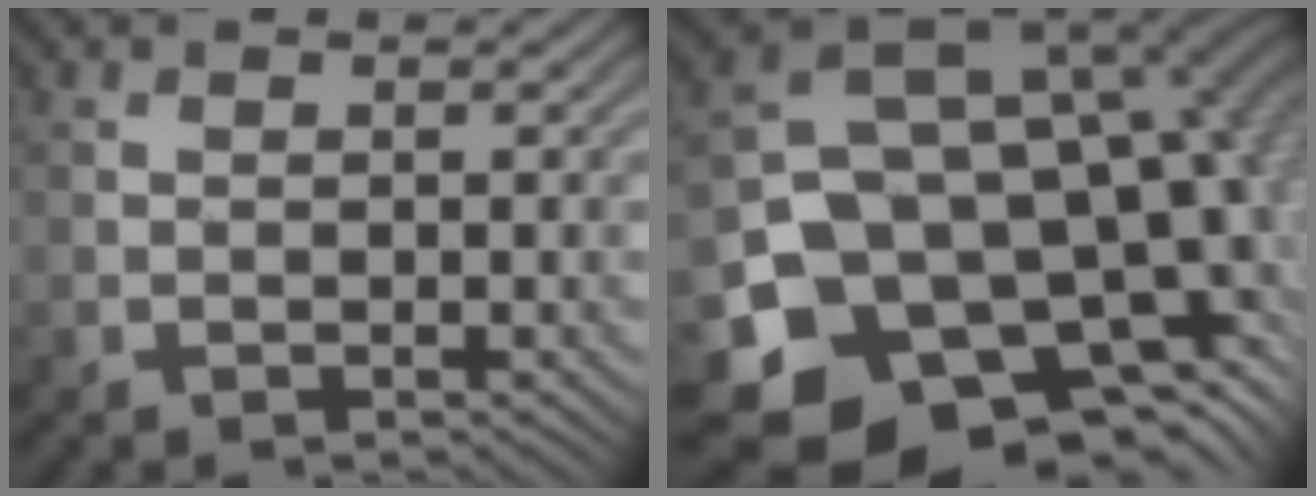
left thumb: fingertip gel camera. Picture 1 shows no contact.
{"total": 21.4, "force": [-6.1, 16.5, 12.2], "torque": [-0.230, -0.044, -0.050]}